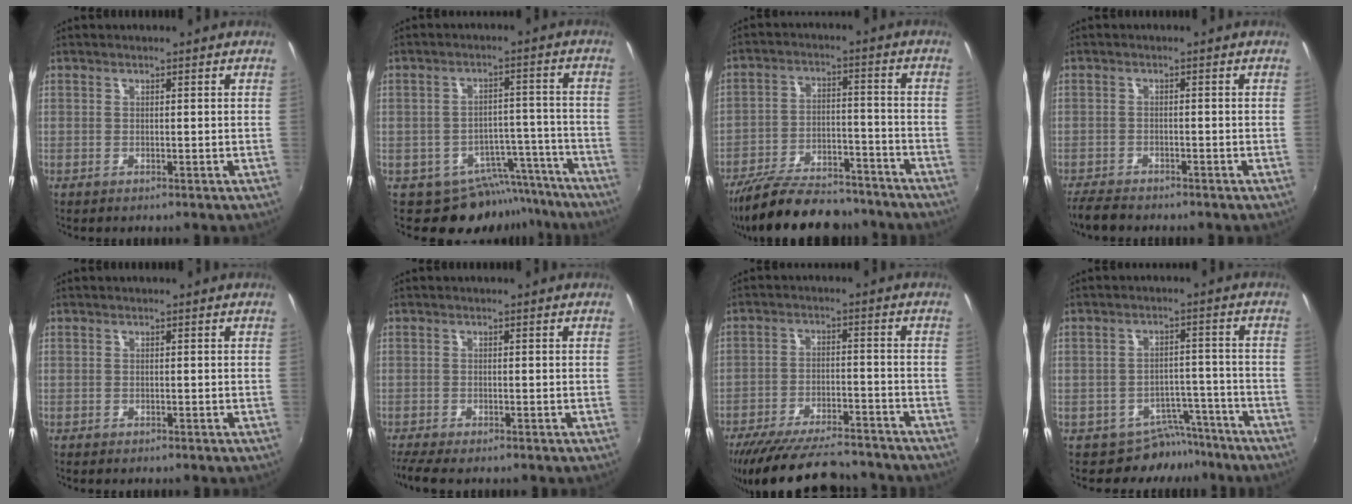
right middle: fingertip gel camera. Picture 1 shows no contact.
{"total": 10.7, "force": [-9.1, 5.5, 1.0], "torque": [-0.001, 0.042, -0.110]}
{"total": 20.6, "force": [-17.3, 6.8, 8.9], "torque": [-0.178, -0.008, -0.252]}
{"total": 5.0, "force": [-4.5, 1.2, 1.6], "torque": [-0.050, -0.024, -0.085]}
{"total": 0.6, "force": [-0.5, 0.3, 0.1], "torque": [-0.005, -0.003, -0.010]}
{"total": 4.5, "force": [-3.7, 0.6, 2.5], "torque": [-0.060, -0.027, -0.068]}
{"total": 20.2, "force": [-17.4, 5.2, 8.8], "torque": [-0.176, -0.021, -0.256]}
{"total": 6.3, "force": [-5.3, 3.5, 0.1], "torque": [0.003, 0.030, -0.068]}